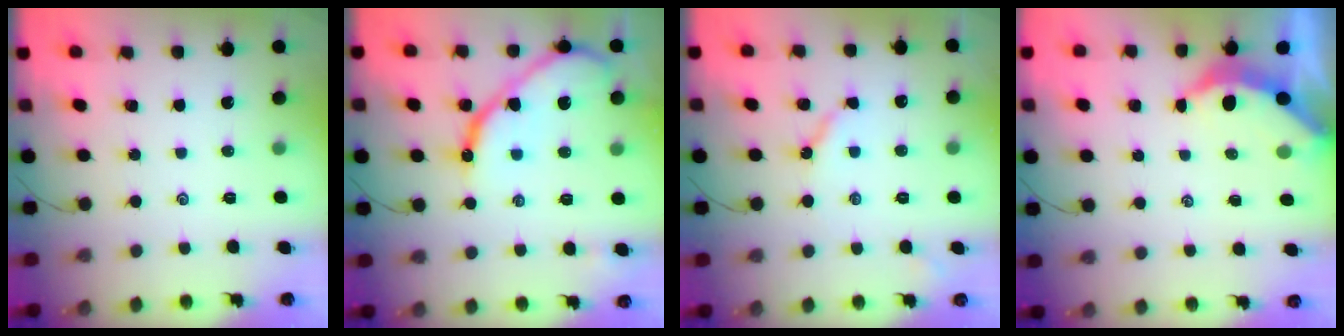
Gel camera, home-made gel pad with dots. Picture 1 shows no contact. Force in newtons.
{"total": 13.3, "press": 13.2, "slide": 1.5}
{"total": 4.8, "press": 4.8, "slide": 0.5}
{"total": 3.7, "press": 3.7, "slide": 0.4}